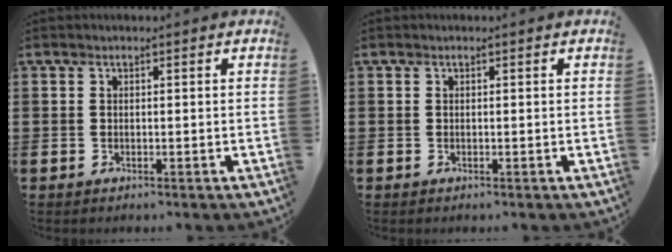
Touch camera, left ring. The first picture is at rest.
{"total": 0.0}